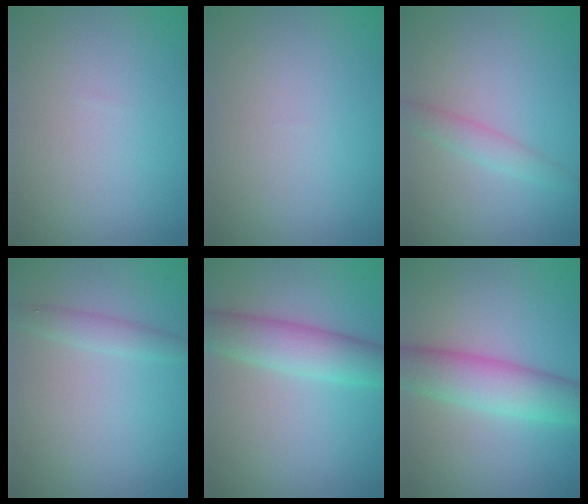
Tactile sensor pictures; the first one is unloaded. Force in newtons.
{"total": 0.0}
{"total": 1.7, "press": 1.7, "slide": 0.1}
{"total": 1.6, "press": 1.6, "slide": 0.1}
{"total": 4.8, "press": 4.8, "slide": 0.2}
{"total": 5.6, "press": 5.6, "slide": 0.1}